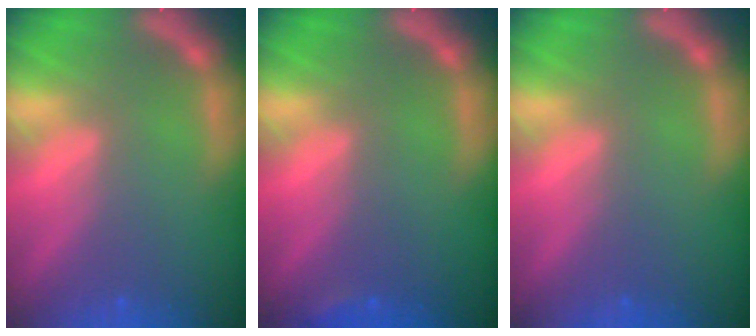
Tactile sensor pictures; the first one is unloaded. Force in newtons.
{"total": 0.9}
{"total": 0.0}